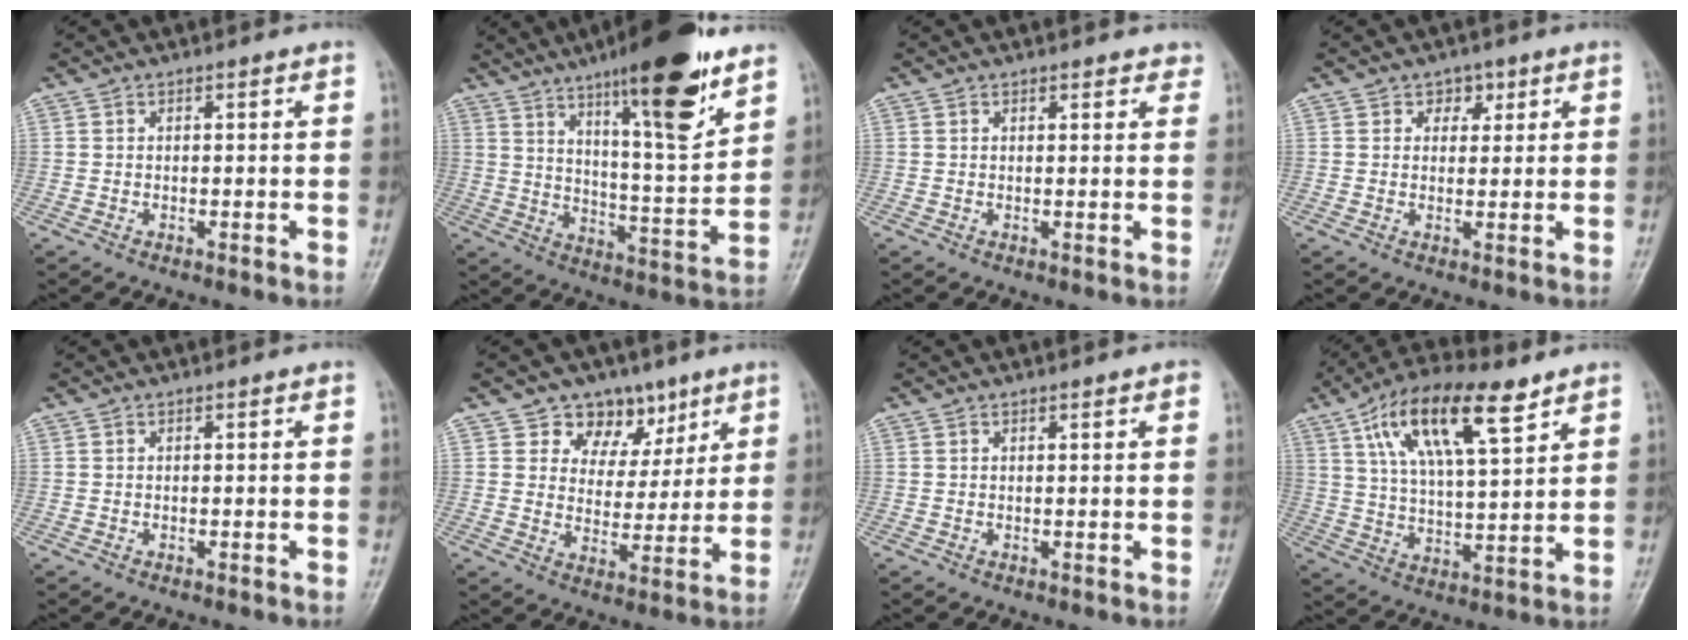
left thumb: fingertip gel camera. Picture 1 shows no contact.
{"total": 19.9, "force": [12.6, 4.0, 14.9], "torque": [-0.199, -0.068, 0.200]}
{"total": 2.5, "force": [2.1, 1.2, 0.9], "torque": [0.015, -0.005, 0.019]}
{"total": 3.1, "force": [1.6, 2.4, 1.0], "torque": [0.014, -0.005, 0.018]}
{"total": 0.0}
{"total": 9.6, "force": [5.9, 7.1, 2.7], "torque": [0.005, -0.026, 0.096]}
{"total": 1.4, "force": [0.9, 0.4, 0.9], "torque": [-0.009, -0.002, 0.010]}
{"total": 17.2, "force": [9.1, 6.3, 13.1], "torque": [-0.209, -0.018, 0.162]}